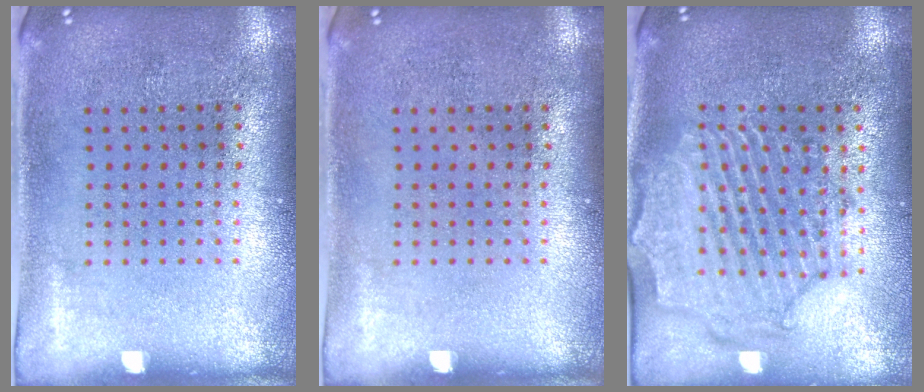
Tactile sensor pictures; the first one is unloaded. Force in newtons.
{"total": 0.0}
{"total": 2.4, "press": 2.2, "slide": 0.8}